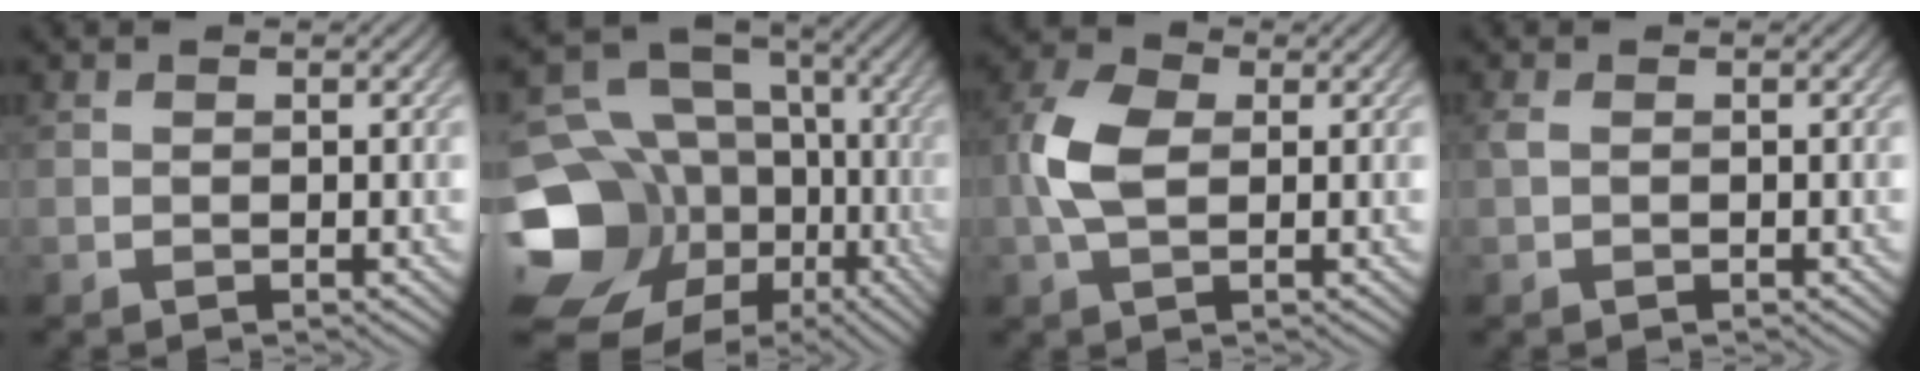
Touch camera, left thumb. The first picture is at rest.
{"total": 19.2, "force": [-4.5, 15.8, 9.9], "torque": [-0.245, -0.022, -0.035]}
{"total": 5.9, "force": [0.2, 3.2, 5.0], "torque": [-0.120, 0.006, -0.006]}
{"total": 0.8, "force": [0.1, 0.3, 0.7], "torque": [-0.023, 0.002, -0.001]}